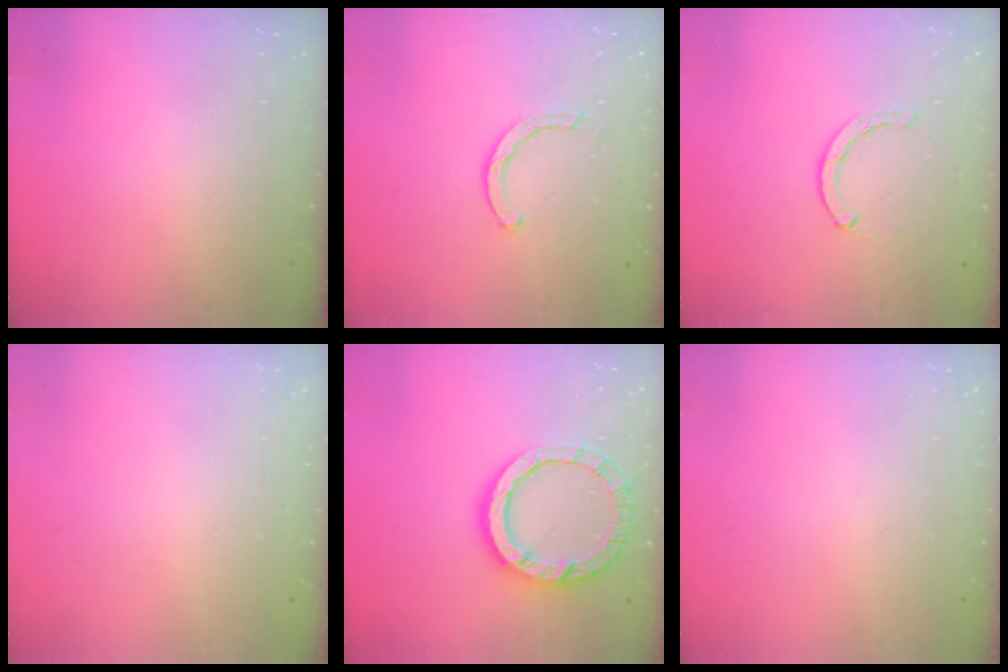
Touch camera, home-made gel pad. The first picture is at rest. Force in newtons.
{"total": 2.5, "press": 2.5, "slide": 0.1}
{"total": 2.8, "press": 2.7, "slide": 0.4}
{"total": 2.6, "press": 2.6, "slide": 0.2}
{"total": 13.3, "press": 13.2, "slide": 1.4}
{"total": 0.0}